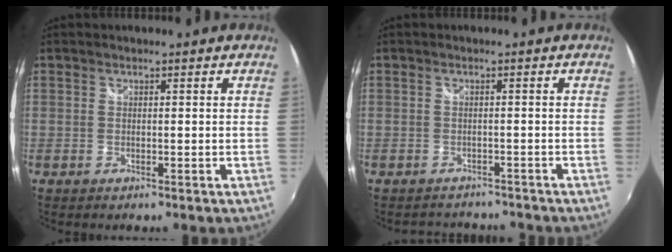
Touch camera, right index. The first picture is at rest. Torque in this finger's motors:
{"motor_torque": [0.01, -0.01, 0.00, -0.02]}